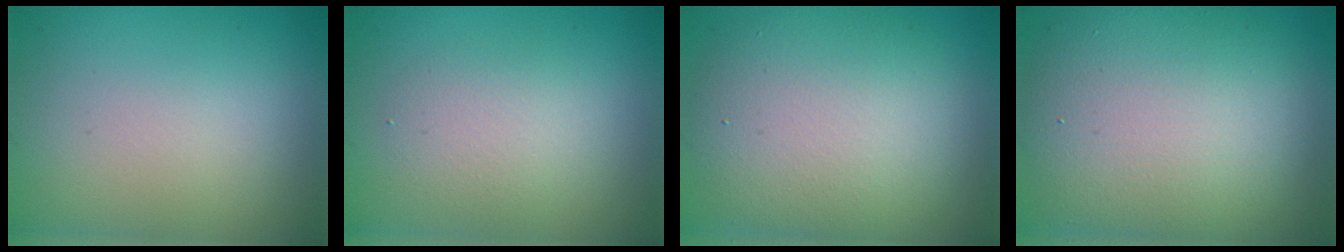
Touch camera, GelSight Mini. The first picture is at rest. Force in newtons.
{"total": 2.5, "press": 2.5, "slide": 0.2}
{"total": 8.5, "press": 8.5, "slide": 0.3}
{"total": 10.8, "press": 10.8, "slide": 0.9}